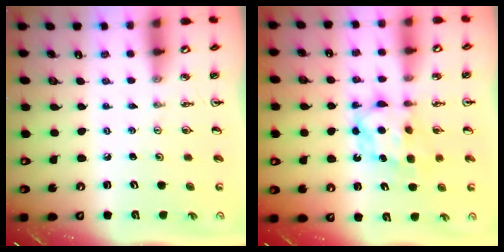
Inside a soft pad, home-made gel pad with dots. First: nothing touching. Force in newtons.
{"total": 6.4, "press": 6.3, "slide": 0.4}